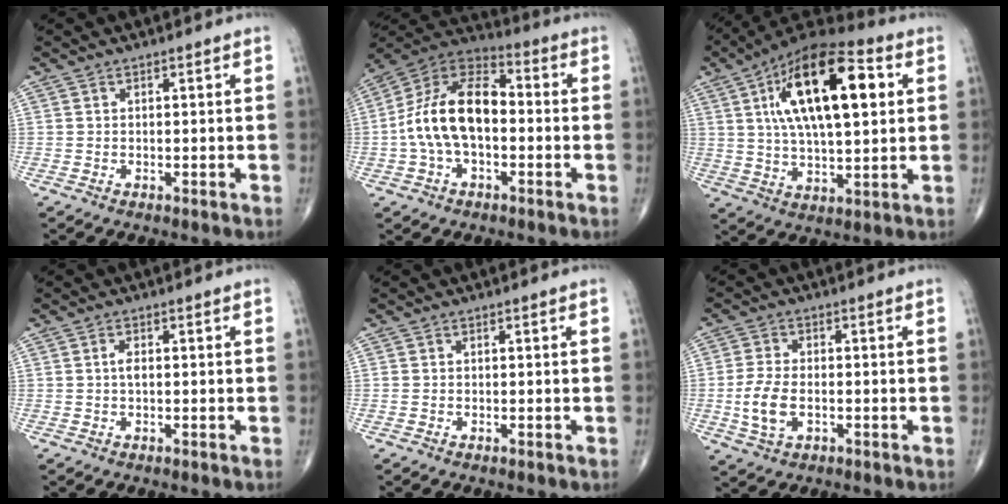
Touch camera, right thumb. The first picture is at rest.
{"total": 15.9, "force": [-1.2, 9.2, 12.9], "torque": [-0.234, 0.045, -0.032]}
{"total": 22.5, "force": [6.0, 9.4, 19.5], "torque": [-0.319, 0.007, 0.090]}
{"total": 1.5, "force": [0.1, 0.6, 1.3], "torque": [-0.027, 0.001, 0.001]}
{"total": 0.0}
{"total": 6.7, "force": [-1.4, 3.8, 5.3], "torque": [-0.113, 0.006, -0.027]}